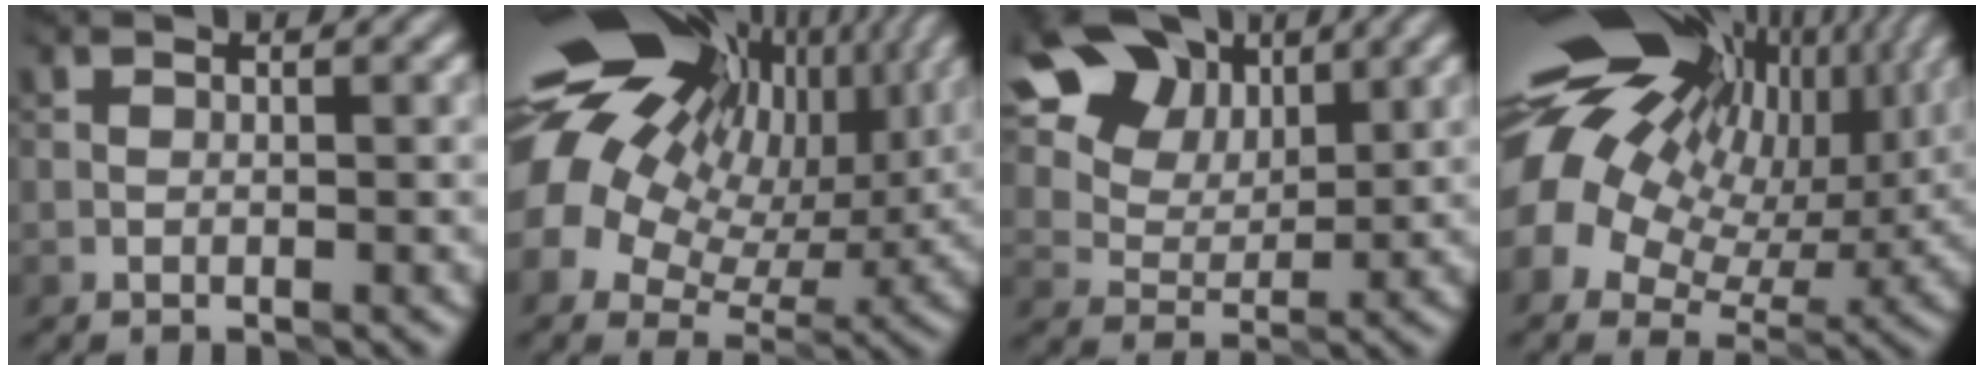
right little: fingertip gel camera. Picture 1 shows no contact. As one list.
[{"total": 21.3, "force": [8.3, 14.8, 12.8], "torque": [-0.272, 0.040, 0.132]}, {"total": 14.9, "force": [8.7, 10.0, 6.9], "torque": [-0.151, 0.029, 0.172]}, {"total": 20.0, "force": [7.3, 12.9, 13.4], "torque": [-0.268, 0.025, 0.124]}]